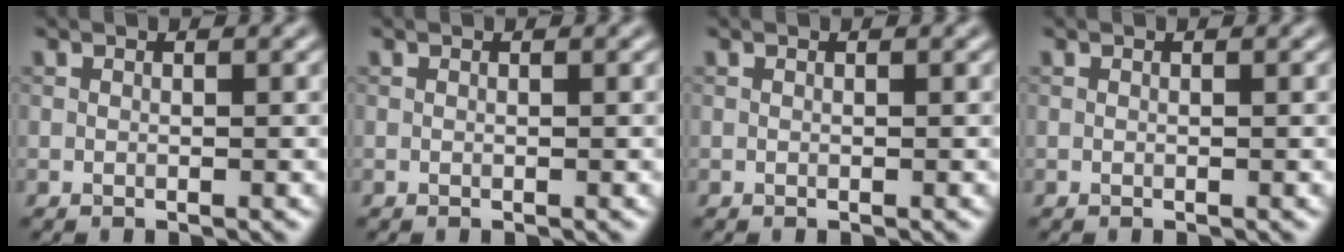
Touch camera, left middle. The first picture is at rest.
{"total": 0.0}
{"total": 0.0}
{"total": 0.0}